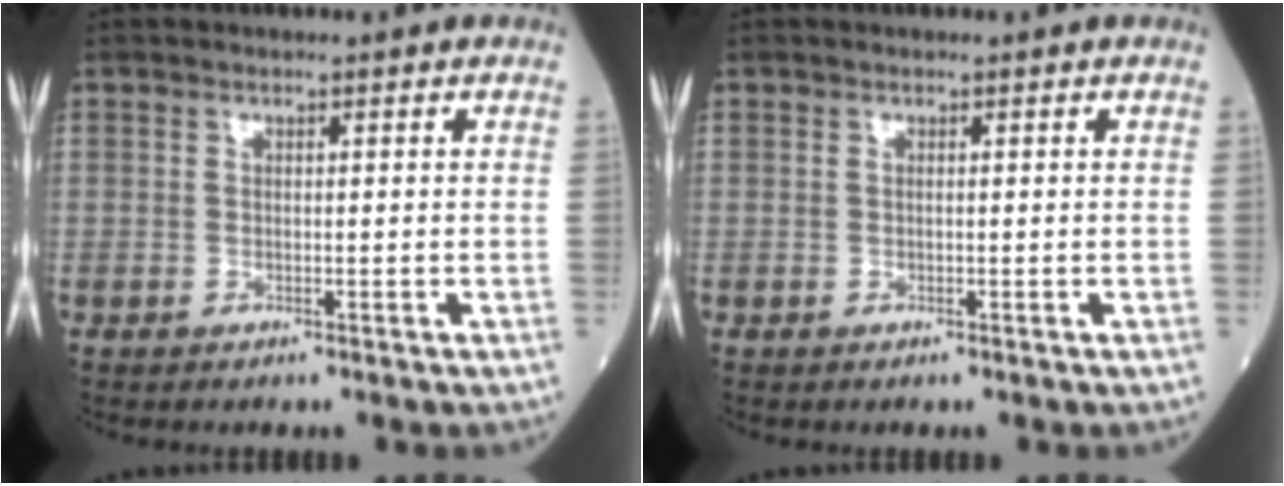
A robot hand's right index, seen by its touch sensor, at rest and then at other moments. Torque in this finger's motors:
{"motor_torque": [0.00, 0.00, 0.00, -0.01]}